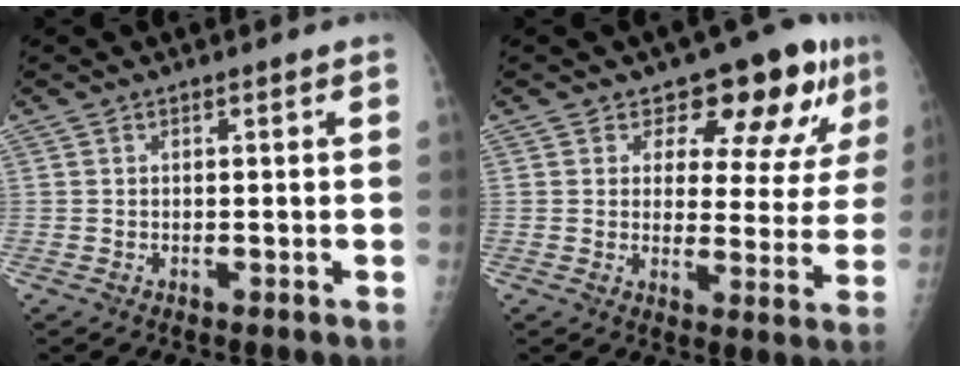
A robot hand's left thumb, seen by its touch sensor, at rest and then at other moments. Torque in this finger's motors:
{"motor_torque": [0.23, 0.39, 0.04, -0.15, 0.11]}